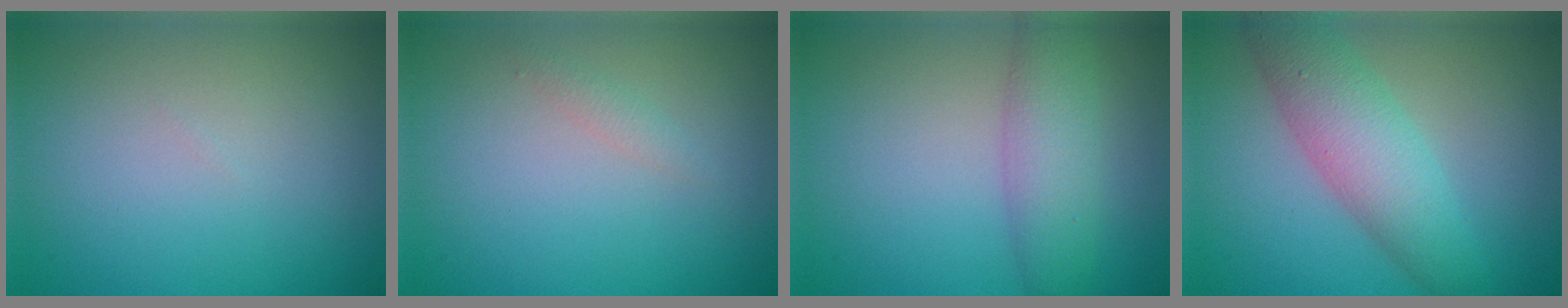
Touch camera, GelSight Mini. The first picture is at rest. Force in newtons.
{"total": 0.8, "press": 0.8, "slide": 0.1}
{"total": 4.0, "press": 4.0, "slide": 0.0}
{"total": 5.3, "press": 5.3, "slide": 0.0}